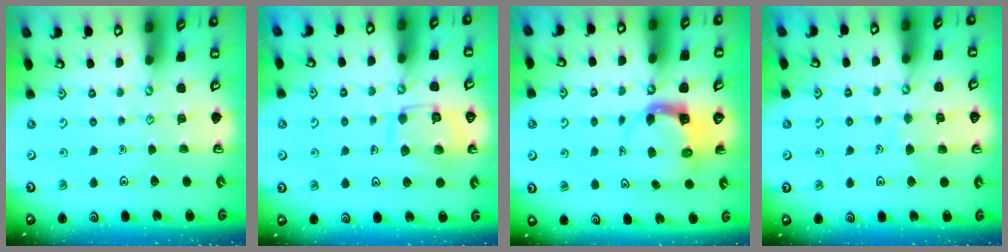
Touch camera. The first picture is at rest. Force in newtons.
{"total": 11.2, "press": 11.2, "slide": 0.6}
{"total": 3.9, "press": 3.8, "slide": 0.5}
{"total": 6.4, "press": 6.3, "slide": 0.7}